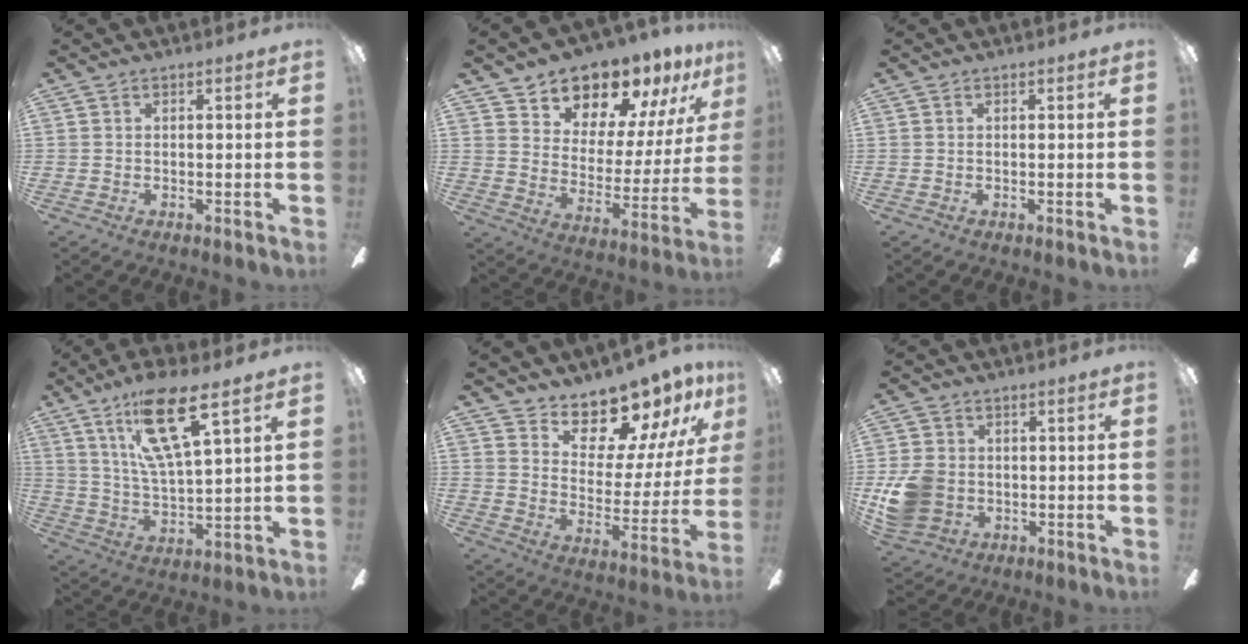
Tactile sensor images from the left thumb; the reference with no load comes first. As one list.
[{"total": 15.3, "force": [13.7, 6.0, 3.1], "torque": [-0.063, -0.118, 0.248]}, {"total": 0.0}, {"total": 17.6, "force": [10.4, 4.5, 13.4], "torque": [-0.250, -0.036, 0.167]}, {"total": 15.1, "force": [13.3, 5.6, 4.6], "torque": [-0.078, -0.114, 0.235]}, {"total": 10.0, "force": [-1.3, 8.4, 5.3], "torque": [-0.117, 0.013, -0.020]}]